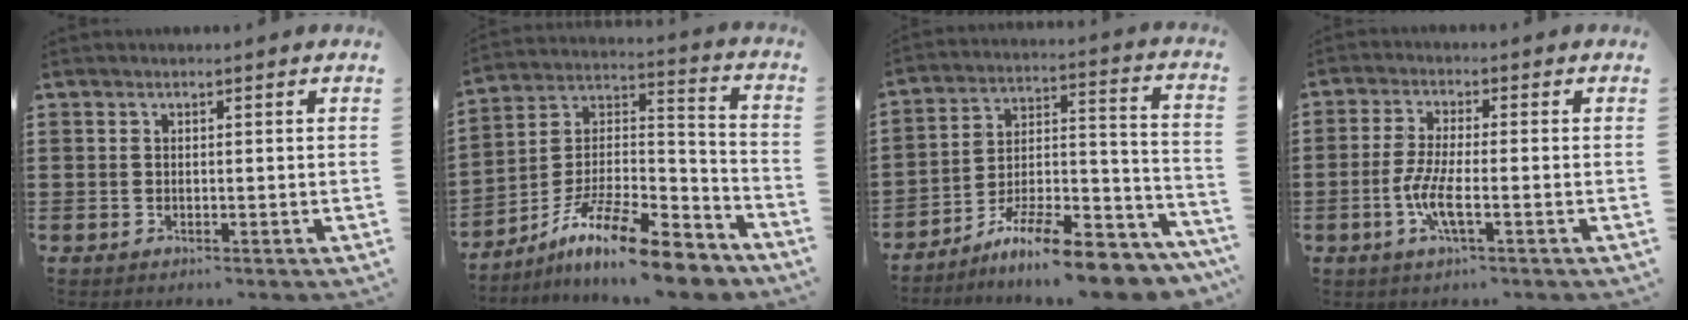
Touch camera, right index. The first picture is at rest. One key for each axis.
{"total": 13.2, "fx": -10.4, "fy": 2.9, "fz": 7.7, "tx": -0.134, "ty": 0.029, "tz": -0.192}
{"total": 12.5, "fx": -10.6, "fy": 1.7, "fz": 6.3, "tx": -0.084, "ty": 0.038, "tz": -0.195}
{"total": 5.6, "fx": -1.9, "fy": 1.3, "fz": 5.1, "tx": -0.113, "ty": -0.008, "tz": -0.042}